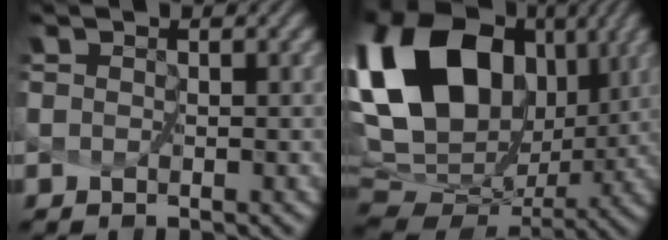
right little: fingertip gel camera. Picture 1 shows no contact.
{"total": 18.9, "force": [5.9, 12.8, 12.6], "torque": [-0.272, 0.019, 0.117]}